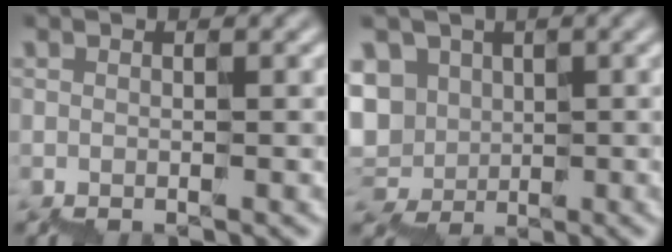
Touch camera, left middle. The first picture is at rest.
{"total": 5.1, "force": [2.1, 4.5, 1.0], "torque": [-0.042, 0.029, 0.024]}